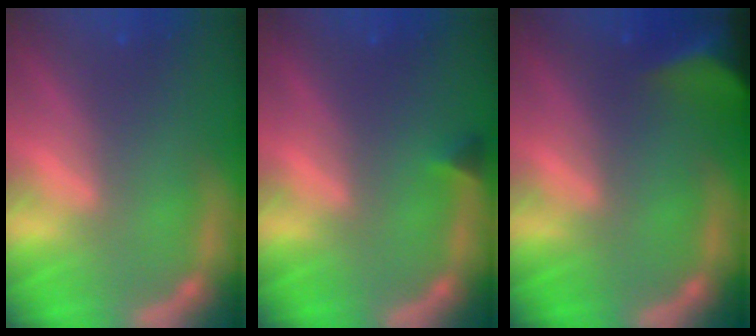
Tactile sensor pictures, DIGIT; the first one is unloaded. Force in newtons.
{"total": 0.9}
{"total": 8.0}